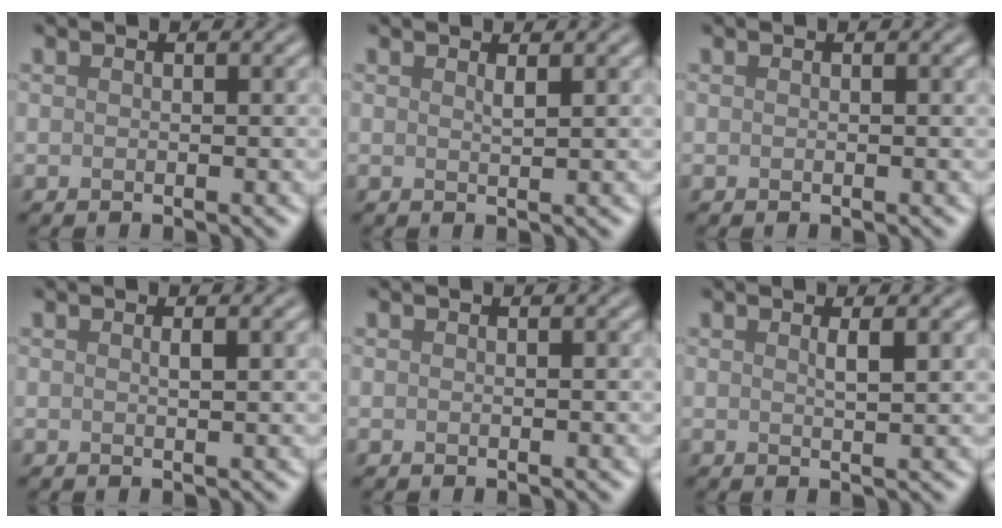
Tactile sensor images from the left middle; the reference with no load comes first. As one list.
[{"total": 0.8, "force": [0.6, 0.1, 0.5], "torque": [-0.004, -0.003, 0.010]}, {"total": 0.0}, {"total": 1.2, "force": [0.4, 0.3, 1.1], "torque": [-0.013, 0.002, 0.005]}, {"total": 0.0}, {"total": 1.5, "force": [0.7, 0.3, 1.3], "torque": [-0.017, 0.001, 0.008]}]